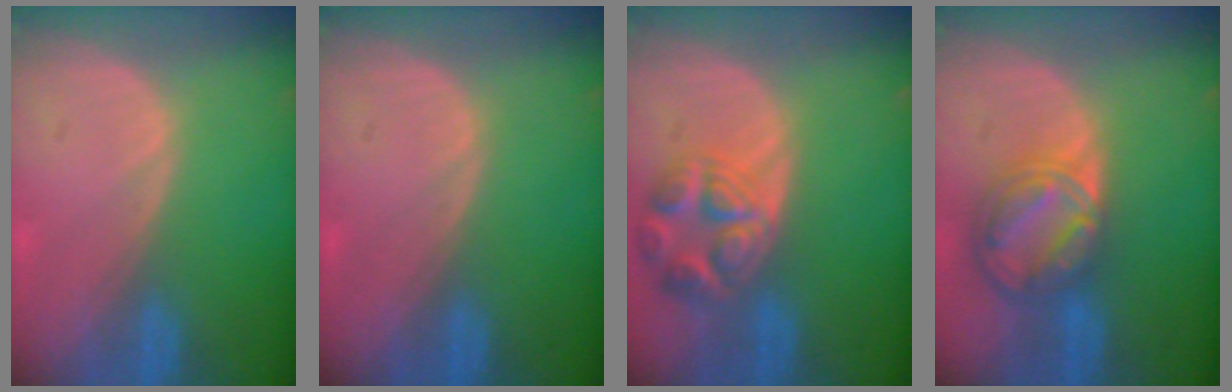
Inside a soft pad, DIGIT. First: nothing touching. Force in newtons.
{"total": 0.0}
{"total": 7.8, "press": 6.9, "slide": 3.6}
{"total": 8.6, "press": 7.2, "slide": 4.6}